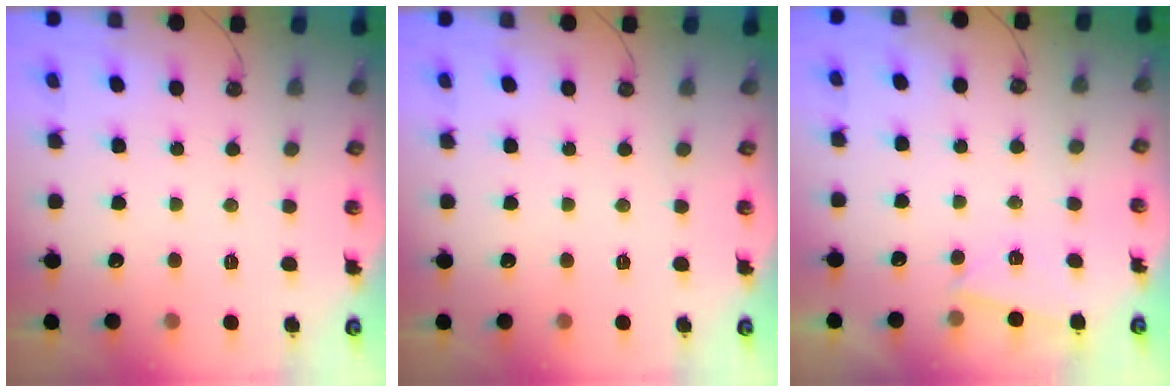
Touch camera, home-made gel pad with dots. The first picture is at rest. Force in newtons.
{"total": 0.0}
{"total": 2.8, "press": 1.6, "slide": 2.3}